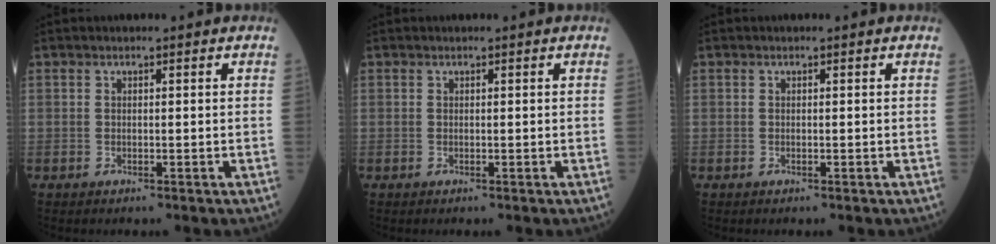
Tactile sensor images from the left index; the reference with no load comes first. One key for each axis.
{"total": 0.0}
{"total": 0.0}